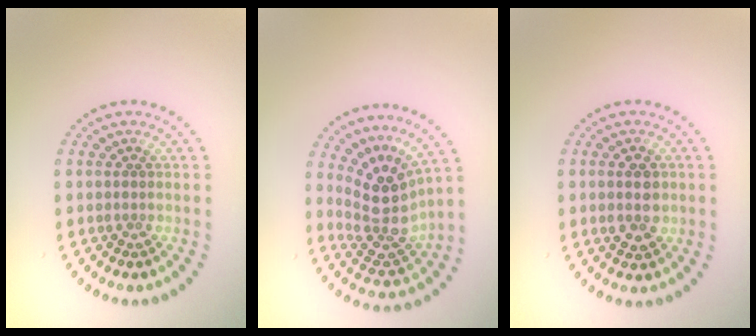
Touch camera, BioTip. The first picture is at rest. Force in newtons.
{"total": 4.4, "press": 3.2, "slide": 3.0}
{"total": 3.3, "press": 3.3, "slide": 0.2}